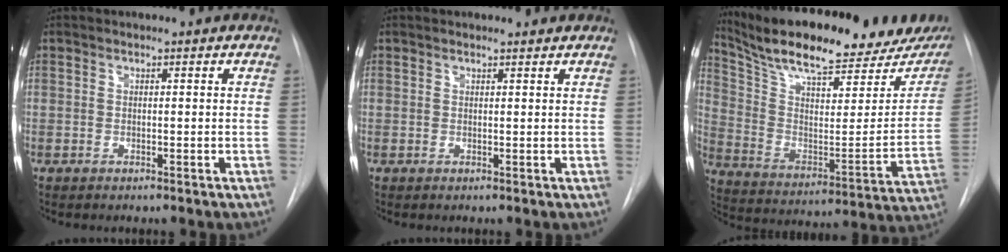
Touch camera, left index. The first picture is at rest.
{"total": 1.4, "force": [1.4, 0.1, 0.1], "torque": [-0.011, 0.004, 0.017]}
{"total": 28.2, "force": [22.9, 6.1, 15.2], "torque": [-0.244, -0.029, 0.326]}